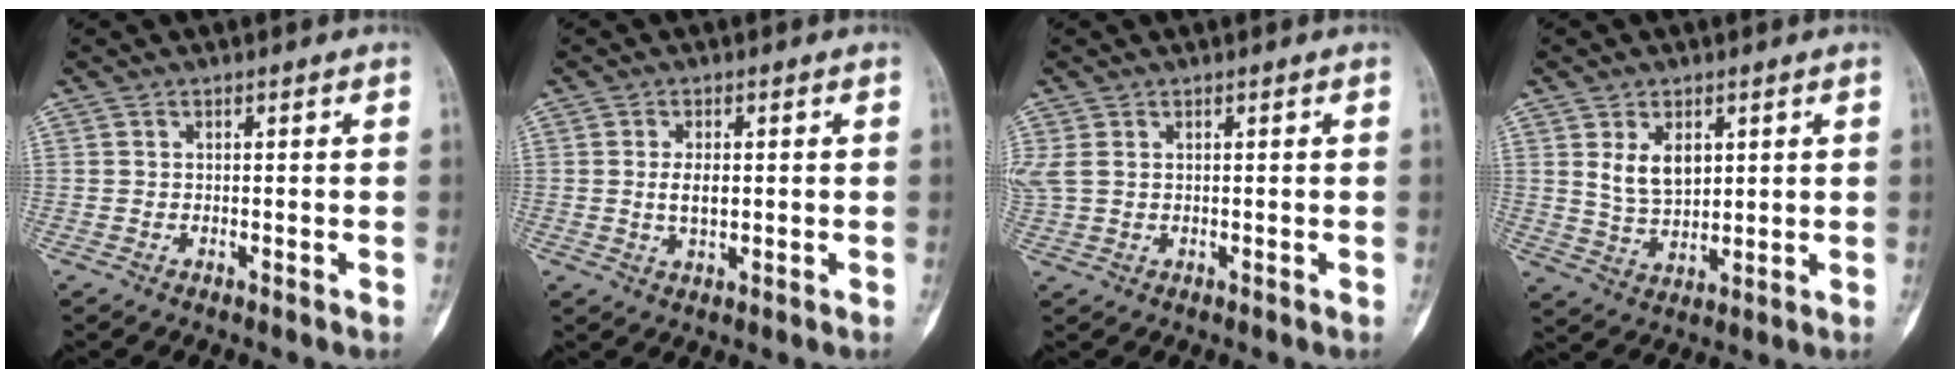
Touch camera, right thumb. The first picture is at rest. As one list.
[{"total": 3.5, "force": [0.2, 1.8, 3.0], "torque": [-0.049, -0.002, 0.005]}, {"total": 2.8, "force": [0.7, 1.8, 2.1], "torque": [-0.075, 0.009, 0.020]}, {"total": 6.8, "force": [2.4, 4.2, 4.7], "torque": [-0.065, -0.019, 0.052]}]